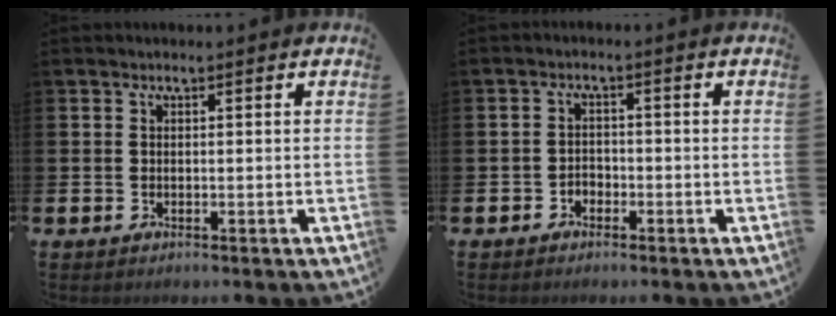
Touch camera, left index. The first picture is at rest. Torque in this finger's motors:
{"motor_torque": [0.04, 0.02, 0.01, 0.01]}